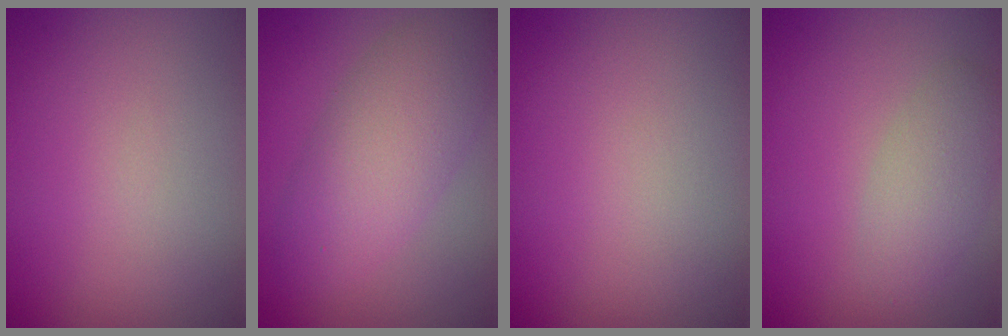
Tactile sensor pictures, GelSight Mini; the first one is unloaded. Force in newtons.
{"total": 6.0, "press": 6.0, "slide": 0.3}
{"total": 0.0}
{"total": 2.8, "press": 2.8, "slide": 0.1}